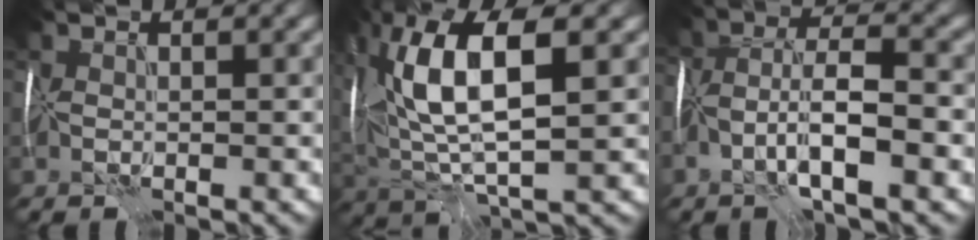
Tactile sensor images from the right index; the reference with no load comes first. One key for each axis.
{"total": 10.9, "fx": 2.5, "fy": 4.2, "fz": 9.8, "tx": -0.191, "ty": 0.014, "tz": 0.040}
{"total": 6.9, "fx": -3.1, "fy": 2.5, "fz": 5.5, "tx": -0.104, "ty": 0.004, "tz": -0.063}